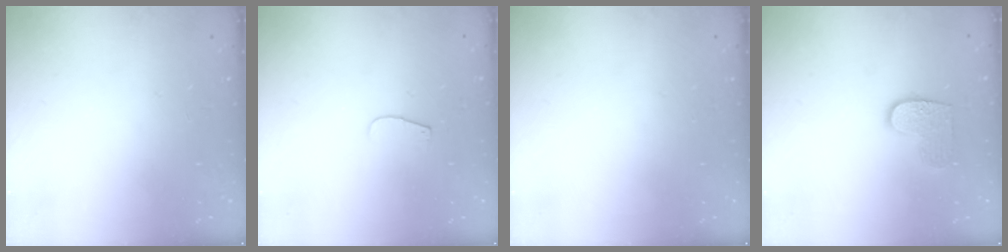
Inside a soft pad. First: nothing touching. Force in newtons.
{"total": 4.8, "press": 4.8, "slide": 0.4}
{"total": 0.0}
{"total": 7.4, "press": 7.4, "slide": 0.2}